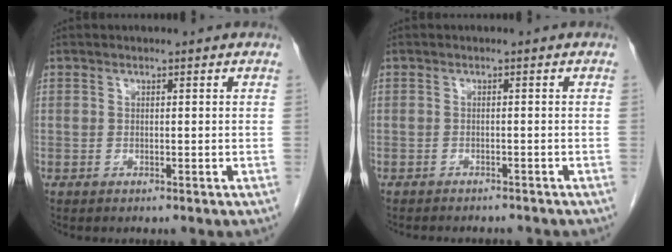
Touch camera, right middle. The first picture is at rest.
{"total": 5.4, "force": [-4.9, 1.5, 1.7], "torque": [-0.022, -0.004, -0.058]}